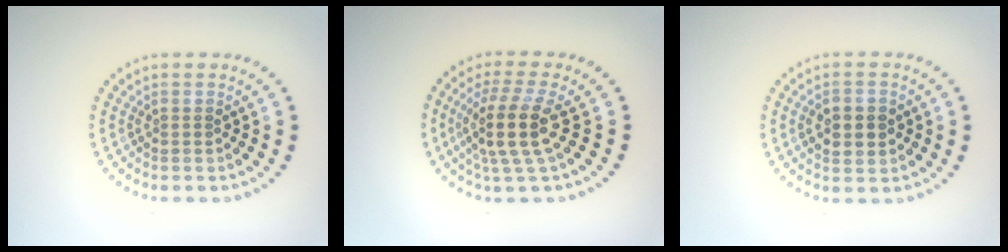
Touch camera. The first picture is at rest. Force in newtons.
{"total": 4.4, "press": 3.4, "slide": 2.7}
{"total": 3.0, "press": 3.0, "slide": 0.2}